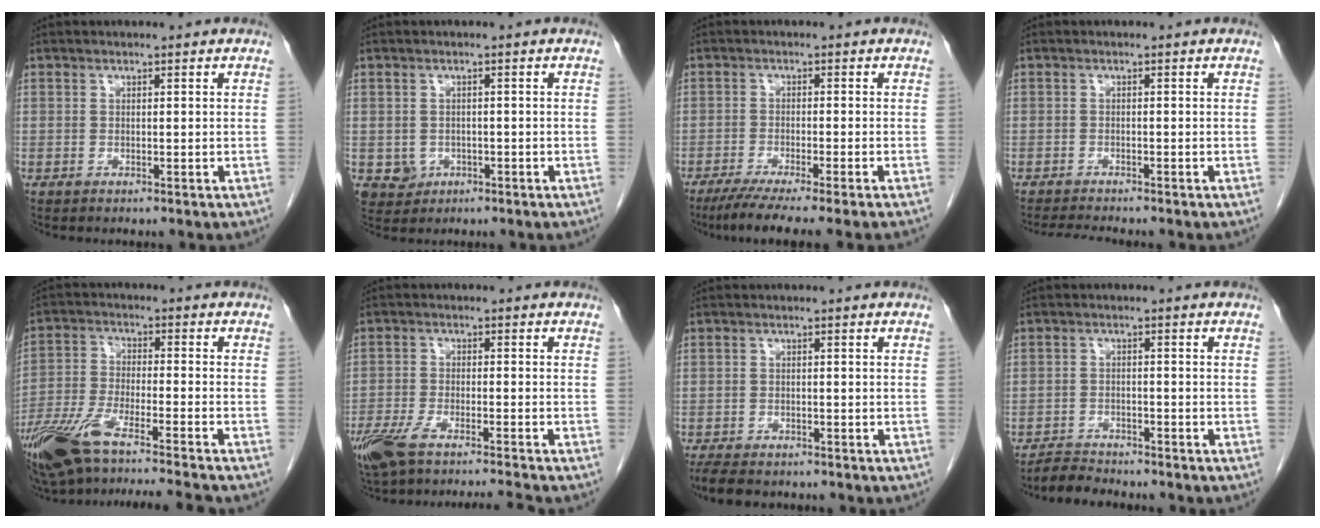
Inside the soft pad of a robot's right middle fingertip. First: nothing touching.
{"total": 3.4, "force": [-1.0, 3.2, 0.7], "torque": [-0.011, 0.002, -0.007]}
{"total": 8.5, "force": [-6.9, -1.1, 4.9], "torque": [-0.062, -0.025, -0.107]}
{"total": 3.8, "force": [-3.6, -0.1, 1.4], "torque": [-0.028, -0.017, -0.058]}
{"total": 16.3, "force": [-13.1, 0.4, 9.7], "torque": [-0.201, -0.033, -0.228]}
{"total": 9.8, "force": [-8.3, 0.1, 5.2], "torque": [-0.093, -0.012, -0.140]}
{"total": 6.5, "force": [-5.4, 2.1, 2.8], "torque": [-0.051, -0.013, -0.079]}
{"total": 3.3, "force": [-3.3, 0.4, 0.0], "torque": [-0.007, -0.012, -0.060]}